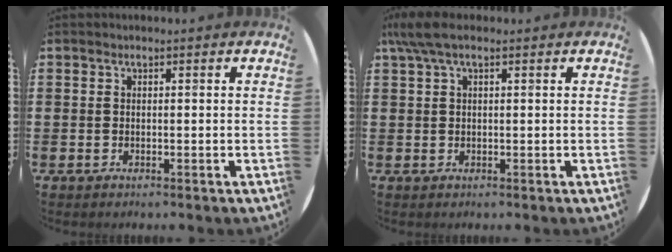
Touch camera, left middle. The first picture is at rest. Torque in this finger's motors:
{"motor_torque": [0.85, -0.73, 0.33, 0.10]}